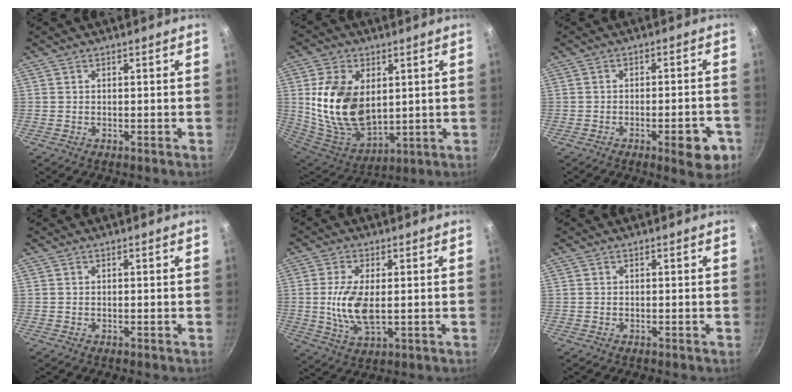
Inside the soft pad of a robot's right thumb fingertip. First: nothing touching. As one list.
[{"total": 18.1, "force": [2.9, 11.8, 13.4], "torque": [-0.227, -0.030, 0.070]}, {"total": 8.2, "force": [-3.8, 2.6, 6.8], "torque": [-0.065, 0.018, -0.044]}, {"total": 0.0}, {"total": 9.1, "force": [0.1, 4.2, 8.1], "torque": [-0.164, -0.009, 0.003]}, {"total": 0.0}]